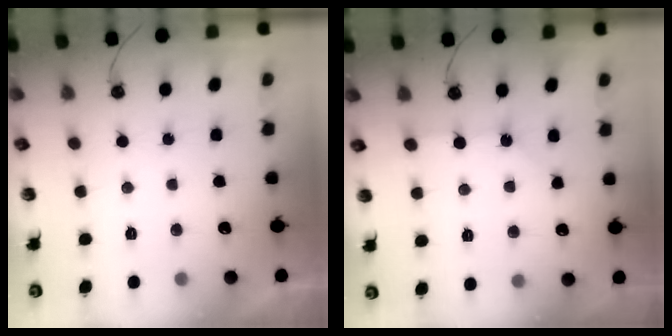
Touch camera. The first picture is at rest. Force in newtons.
{"total": 0.9, "press": 0.8, "slide": 0.2}